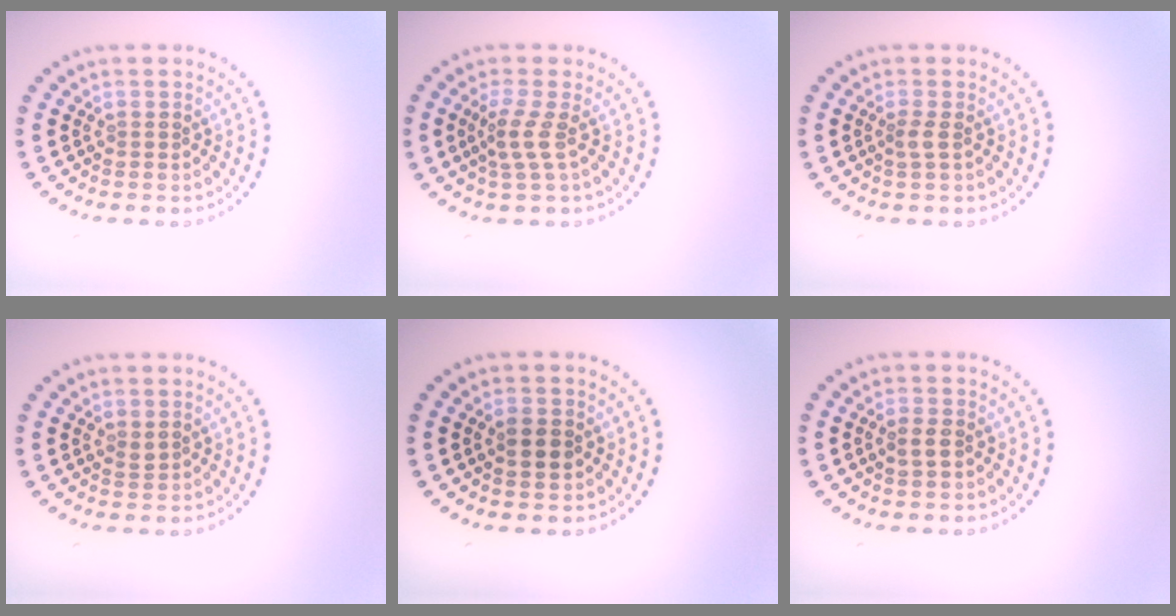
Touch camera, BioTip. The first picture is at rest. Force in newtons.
{"total": 2.1, "press": 1.5, "slide": 1.5}
{"total": 1.0, "press": 0.8, "slide": 0.6}
{"total": 0.6, "press": 0.6, "slide": 0.2}
{"total": 2.1, "press": 2.1, "slide": 0.0}
{"total": 1.3, "press": 1.3, "slide": 0.1}